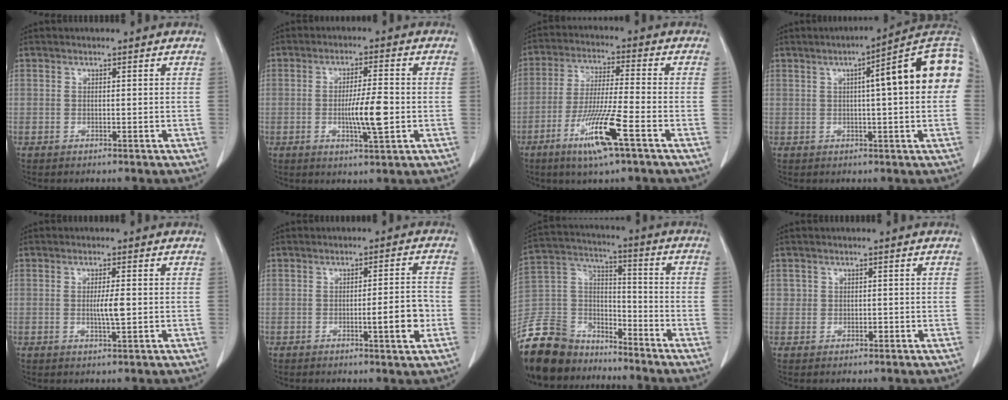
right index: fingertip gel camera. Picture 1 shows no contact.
{"total": 6.9, "force": [-1.2, 0.6, 6.7], "torque": [-0.118, -0.008, -0.020]}
{"total": 11.0, "force": [-5.4, -0.1, 9.6], "torque": [-0.188, -0.021, -0.103]}
{"total": 14.3, "force": [2.6, 1.2, 14.0], "torque": [-0.184, 0.035, 0.024]}
{"total": 3.0, "force": [-0.2, 0.2, 3.0], "torque": [-0.056, -0.003, -0.003]}
{"total": 5.7, "force": [-1.7, 0.5, 5.5], "torque": [-0.073, 0.000, -0.021]}
{"total": 15.0, "force": [-13.0, 6.8, 3.5], "torque": [-0.081, 0.036, -0.243]}
{"total": 1.3, "force": [0.0, 1.2, 0.4], "torque": [-0.006, 0.001, 0.001]}